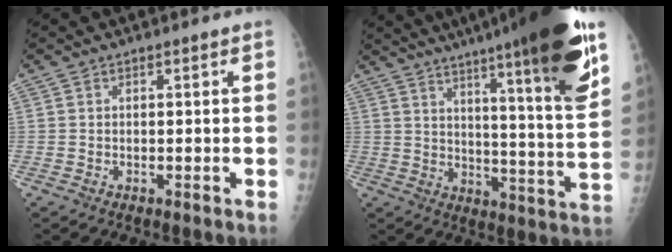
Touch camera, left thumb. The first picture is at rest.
{"total": 25.9, "force": [16.1, 3.0, 20.1], "torque": [-0.282, -0.060, 0.226]}